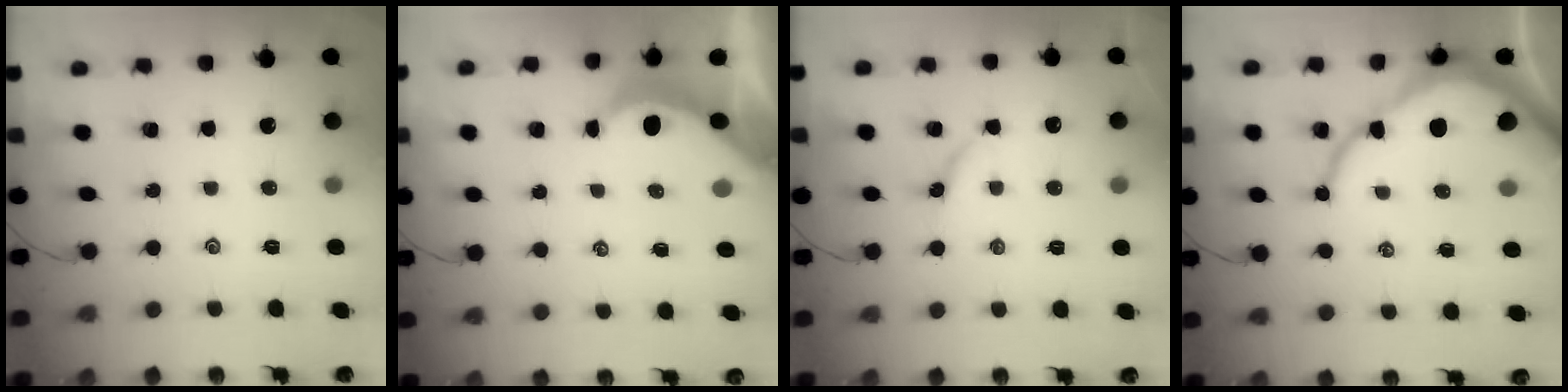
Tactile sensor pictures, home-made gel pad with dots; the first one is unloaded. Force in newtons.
{"total": 3.9, "press": 3.9, "slide": 0.4}
{"total": 4.4, "press": 4.4, "slide": 0.5}
{"total": 10.7, "press": 10.6, "slide": 1.3}